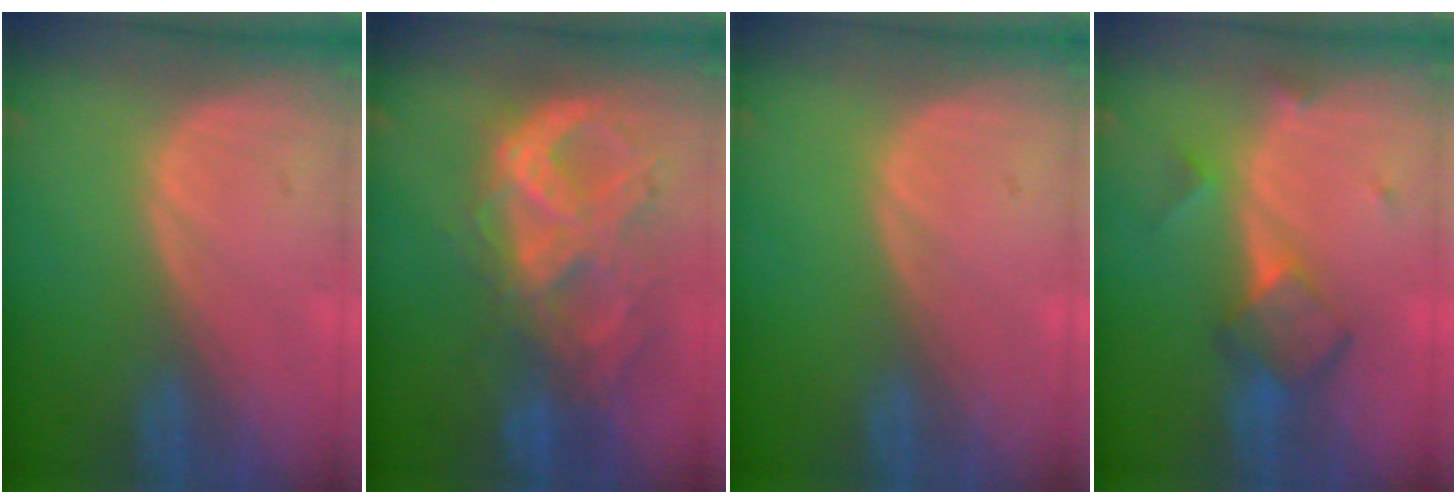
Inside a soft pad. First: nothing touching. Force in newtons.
{"total": 10.7, "press": 9.0, "slide": 5.7}
{"total": 0.0}
{"total": 5.9, "press": 5.2, "slide": 2.9}